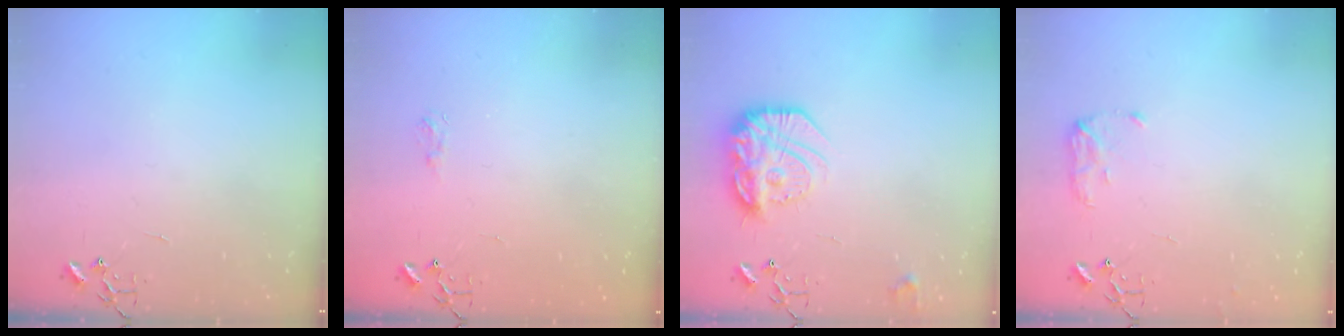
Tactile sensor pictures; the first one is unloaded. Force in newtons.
{"total": 5.1, "press": 5.1, "slide": 0.7}
{"total": 18.0, "press": 18.0, "slide": 1.5}
{"total": 7.2, "press": 7.2, "slide": 0.4}